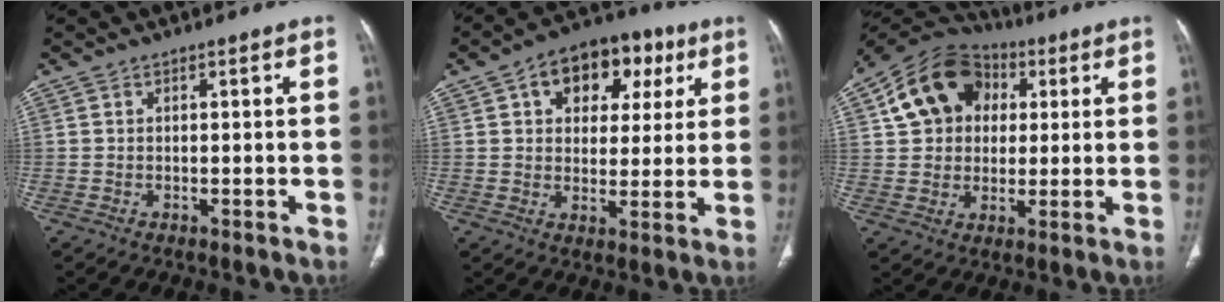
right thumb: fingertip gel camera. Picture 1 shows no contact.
{"total": 14.6, "force": [6.0, 9.8, 9.0], "torque": [-0.078, 0.006, 0.086]}
{"total": 15.3, "force": [4.1, 12.1, 8.3], "torque": [-0.123, 0.013, 0.063]}